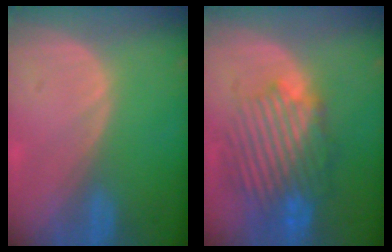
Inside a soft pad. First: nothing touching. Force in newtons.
{"total": 10.0, "press": 9.6, "slide": 2.7}